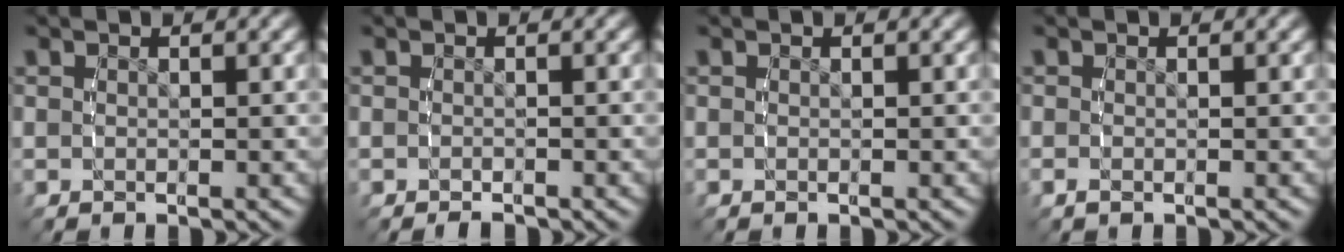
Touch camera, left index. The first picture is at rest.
{"total": 1.2, "force": [-1.2, 0.4, 0.1], "torque": [-0.011, -0.004, -0.019]}
{"total": 0.0}
{"total": 0.9, "force": [-0.6, 0.5, 0.2], "torque": [-0.013, -0.006, -0.011]}